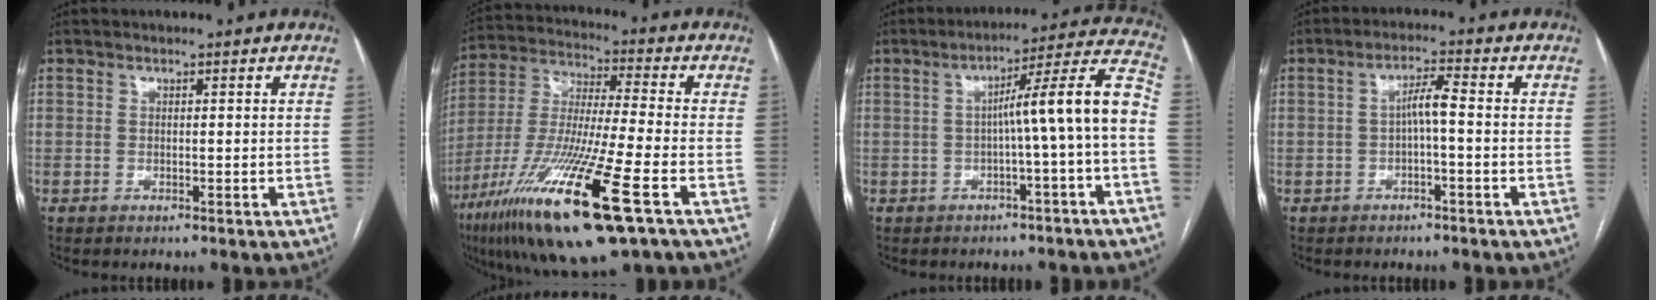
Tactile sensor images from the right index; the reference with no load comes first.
{"total": 21.7, "force": [-10.8, 1.6, 18.7], "torque": [-0.380, -0.053, -0.196]}
{"total": 10.9, "force": [-1.7, -1.1, 10.7], "torque": [-0.142, 0.032, -0.025]}
{"total": 3.4, "force": [-0.5, 0.3, 3.4], "torque": [-0.059, 0.014, -0.007]}